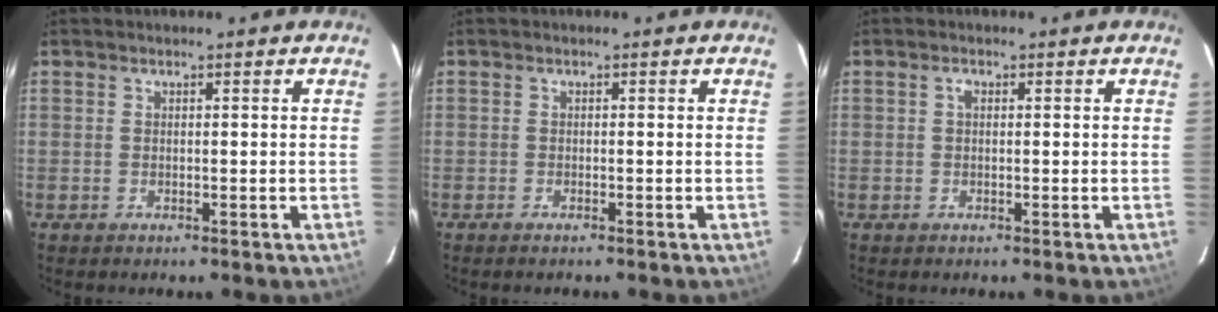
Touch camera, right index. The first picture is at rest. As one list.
[{"total": 0.7, "force": [-0.7, 0.2, 0.3], "torque": [-0.007, -0.002, -0.014]}, {"total": 1.0, "force": [0.2, 0.6, 0.7], "torque": [-0.014, 0.005, 0.001]}]